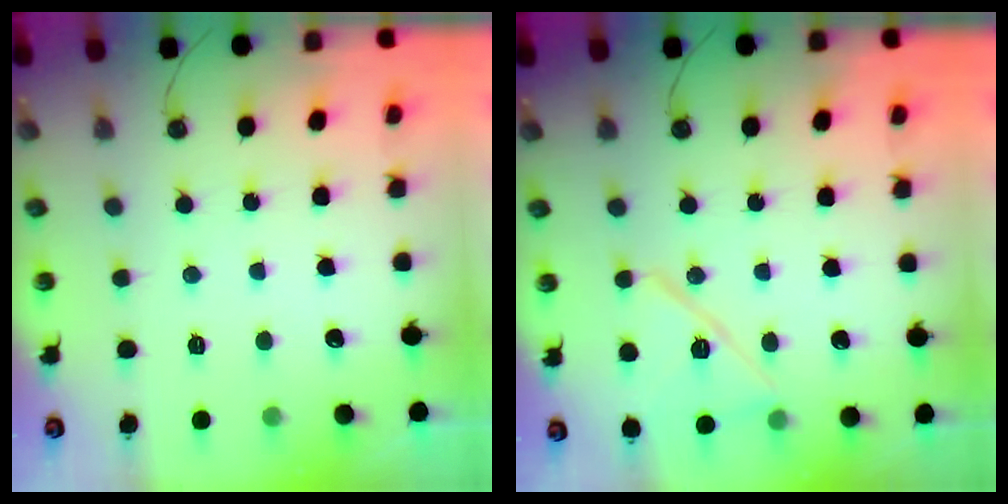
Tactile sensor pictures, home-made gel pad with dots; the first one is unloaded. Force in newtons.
{"total": 13.9, "press": 13.9, "slide": 0.3}